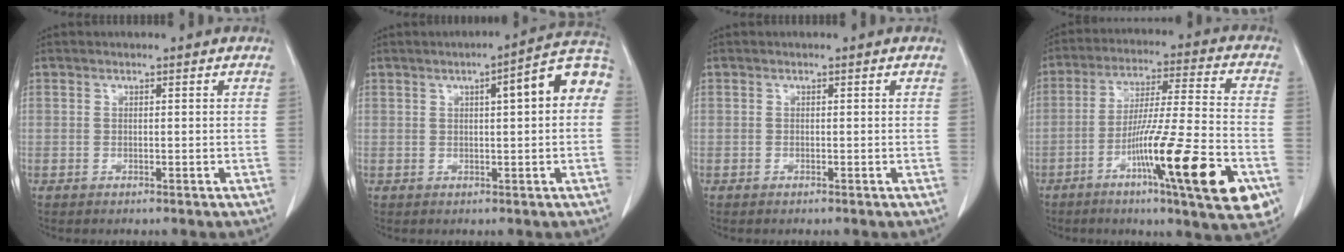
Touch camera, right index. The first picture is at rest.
{"total": 9.0, "force": [1.9, 1.5, 8.7], "torque": [-0.113, 0.029, 0.017]}
{"total": 0.0}
{"total": 20.3, "force": [-8.1, 0.5, 18.6], "torque": [-0.268, -0.023, -0.129]}